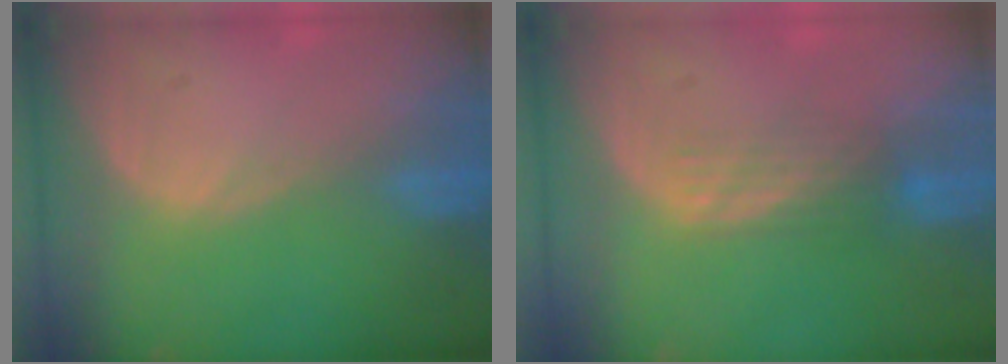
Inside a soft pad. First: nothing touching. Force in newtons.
{"total": 3.3, "press": 3.0, "slide": 1.5}